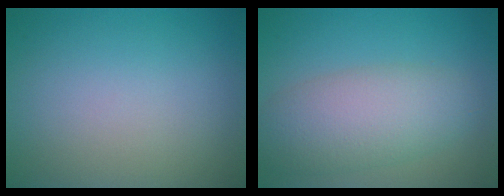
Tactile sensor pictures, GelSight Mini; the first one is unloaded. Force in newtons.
{"total": 5.7, "press": 5.7, "slide": 0.1}